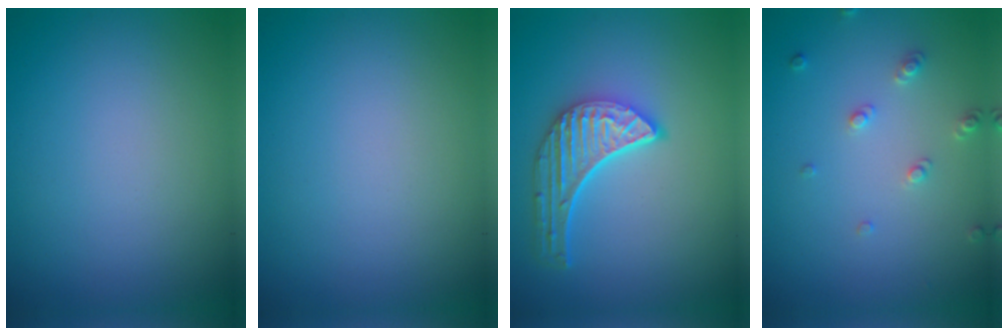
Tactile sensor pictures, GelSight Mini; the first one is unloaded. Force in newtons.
{"total": 0.0}
{"total": 5.0, "press": 3.9, "slide": 3.2}
{"total": 1.6, "press": 1.5, "slide": 0.4}